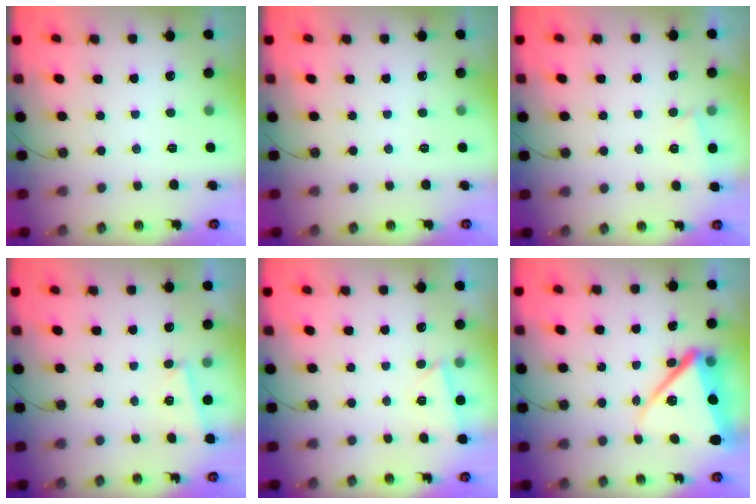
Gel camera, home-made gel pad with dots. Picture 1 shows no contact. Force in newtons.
{"total": 0.0}
{"total": 1.5, "press": 1.4, "slide": 0.4}
{"total": 2.9, "press": 2.4, "slide": 1.5}
{"total": 3.0, "press": 2.9, "slide": 0.5}
{"total": 13.6, "press": 13.2, "slide": 3.4}